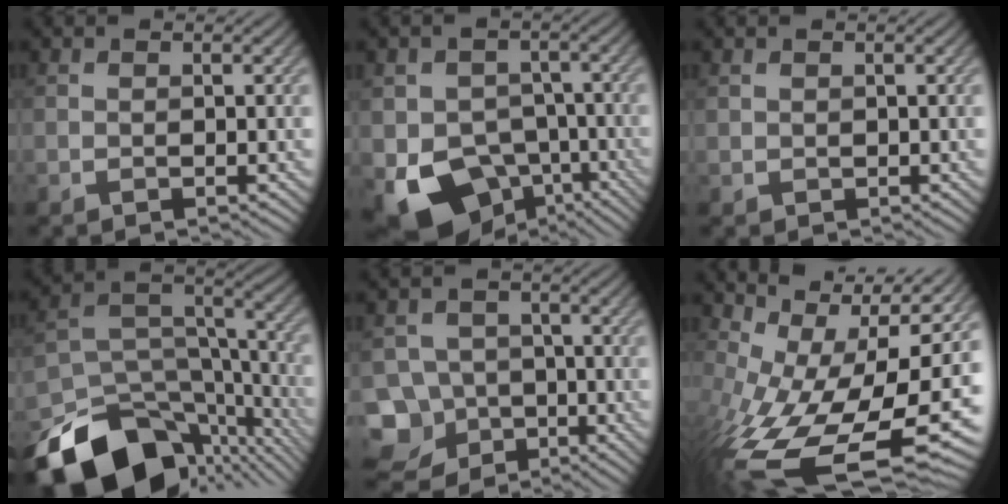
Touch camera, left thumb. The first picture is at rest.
{"total": 11.4, "force": [-5.8, 8.5, 5.0], "torque": [-0.092, -0.027, -0.095]}
{"total": 0.7, "force": [0.5, 0.4, 0.1], "torque": [-0.006, -0.001, 0.015]}
{"total": 18.1, "force": [-11.9, 9.5, 9.7], "torque": [-0.213, -0.043, -0.180]}
{"total": 10.9, "force": [-5.9, 8.9, 2.5], "torque": [-0.076, -0.026, -0.116]}
{"total": 17.0, "force": [-2.3, 8.8, 14.4], "torque": [-0.289, -0.043, -0.012]}